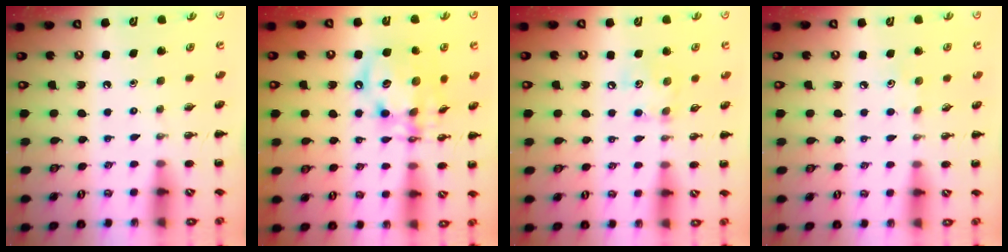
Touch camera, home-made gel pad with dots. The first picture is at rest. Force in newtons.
{"total": 13.2, "press": 12.9, "slide": 2.4}
{"total": 6.3, "press": 6.3, "slide": 0.4}
{"total": 3.9, "press": 3.8, "slide": 1.0}